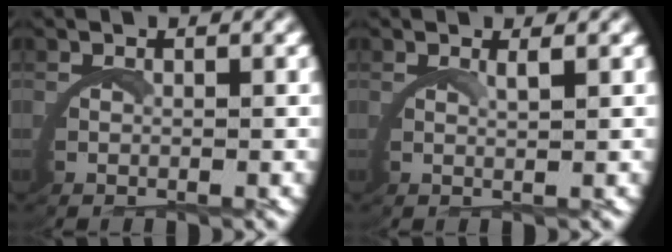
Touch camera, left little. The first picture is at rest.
{"total": 1.4, "force": [1.0, -0.7, 0.7], "torque": [-0.016, -0.001, 0.017]}